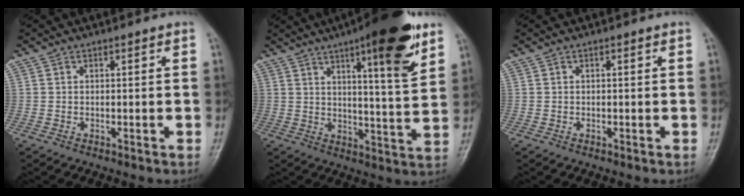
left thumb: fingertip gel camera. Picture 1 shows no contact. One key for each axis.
{"total": 16.0, "fx": 8.9, "fy": 3.2, "fz": 12.9, "tx": -0.163, "ty": -0.046, "tz": 0.126}
{"total": 0.0}